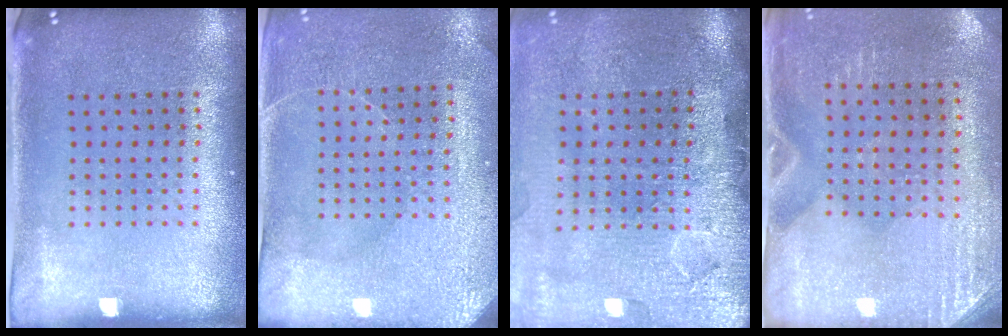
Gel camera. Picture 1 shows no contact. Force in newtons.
{"total": 3.0, "press": 2.9, "slide": 0.6}
{"total": 4.5, "press": 3.7, "slide": 2.6}
{"total": 2.9, "press": 2.5, "slide": 1.3}